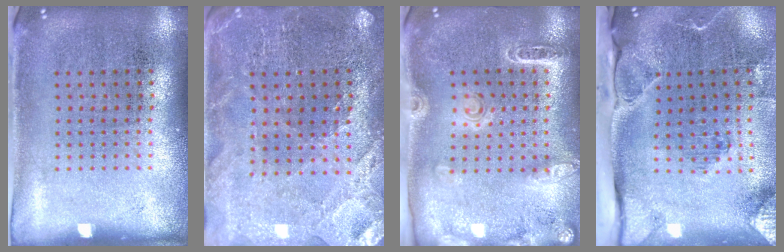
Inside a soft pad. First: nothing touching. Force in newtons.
{"total": 1.5, "press": 1.4, "slide": 0.3}
{"total": 1.7, "press": 1.7, "slide": 0.1}
{"total": 3.0, "press": 2.3, "slide": 1.9}